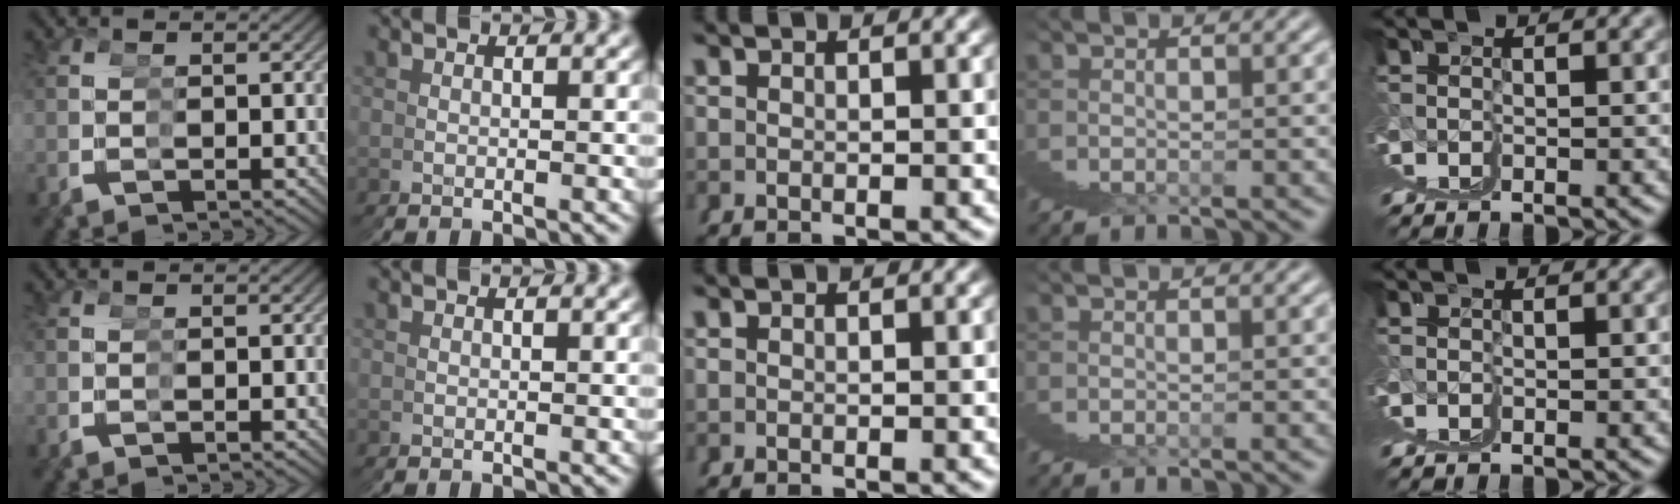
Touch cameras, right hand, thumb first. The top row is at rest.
{}